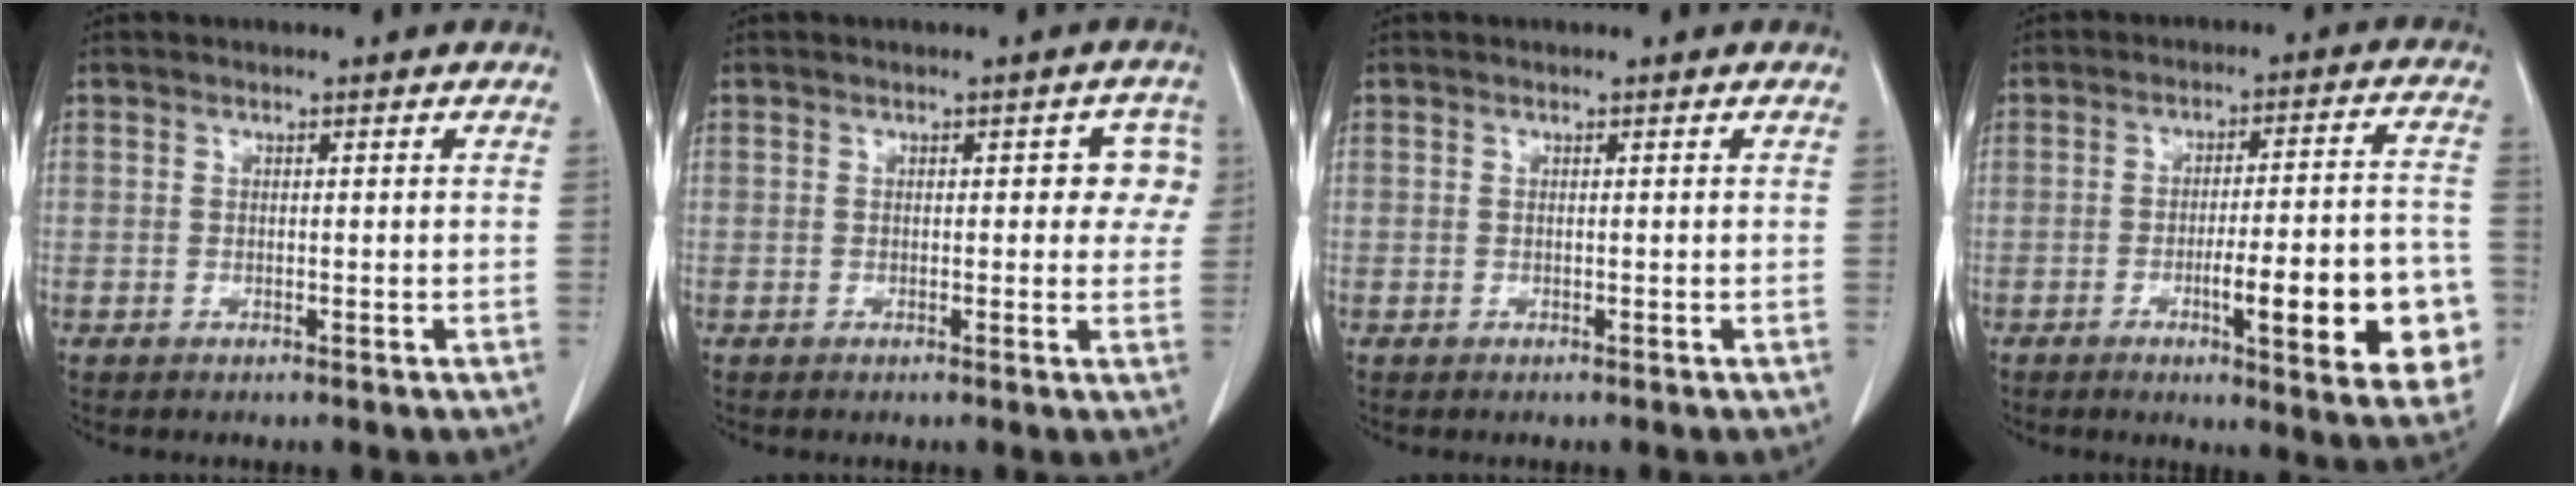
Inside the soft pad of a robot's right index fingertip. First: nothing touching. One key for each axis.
{"total": 4.1, "fx": 0.8, "fy": 2.1, "fz": 3.4, "tx": -0.022, "ty": 0.020, "tz": 0.006}
{"total": 0.0}
{"total": 17.0, "fx": -5.3, "fy": 2.9, "fz": 15.9, "tx": -0.144, "ty": 0.017, "tz": -0.056}